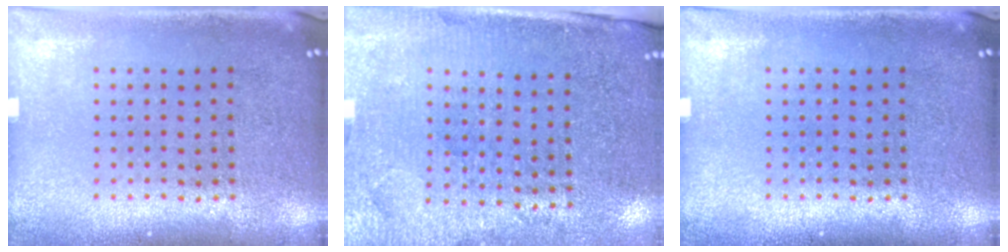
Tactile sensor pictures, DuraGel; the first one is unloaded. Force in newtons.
{"total": 3.0, "press": 2.9, "slide": 0.9}
{"total": 0.0}